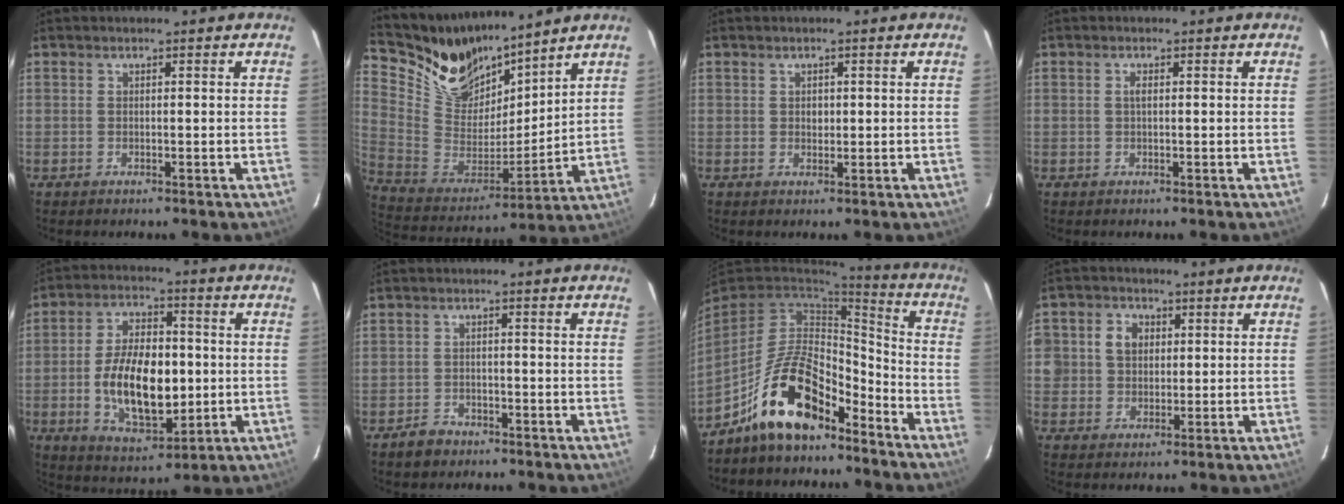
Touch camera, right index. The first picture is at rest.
{"total": 17.0, "force": [14.2, 7.6, 5.2], "torque": [-0.148, -0.010, 0.281]}
{"total": 1.3, "force": [0.3, 1.2, 0.4], "torque": [-0.004, 0.004, 0.006]}
{"total": 0.9, "force": [0.1, 0.3, 0.8], "torque": [-0.016, 0.003, 0.000]}
{"total": 15.8, "force": [-1.6, 8.2, 13.5], "torque": [-0.255, 0.002, -0.014]}
{"total": 3.7, "force": [-2.5, 2.6, 0.5], "torque": [-0.018, 0.013, -0.040]}
{"total": 15.2, "force": [-10.5, 6.5, 8.8], "torque": [-0.179, 0.026, -0.181]}
{"total": 6.5, "force": [0.9, 6.0, 2.4], "torque": [-0.051, 0.024, 0.017]}